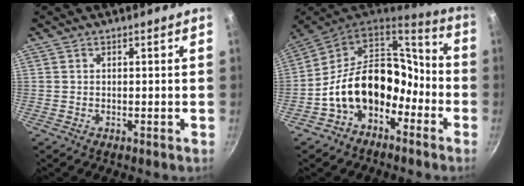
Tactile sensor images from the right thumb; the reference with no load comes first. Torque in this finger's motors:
{"motor_torque": [1.91, 3.10, 1.51, -1.26, 0.21]}